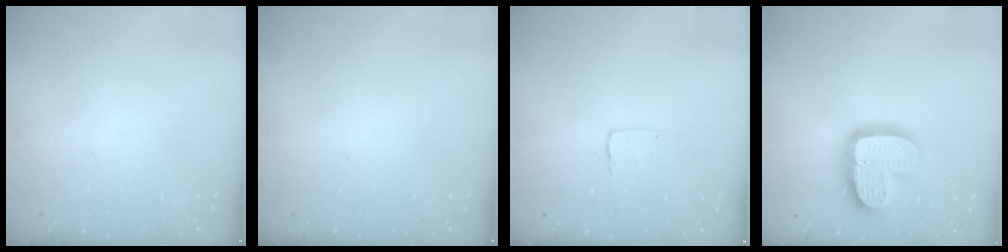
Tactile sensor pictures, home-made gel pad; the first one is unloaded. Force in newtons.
{"total": 0.0}
{"total": 1.3, "press": 1.2, "slide": 0.1}
{"total": 17.0, "press": 17.0, "slide": 1.4}